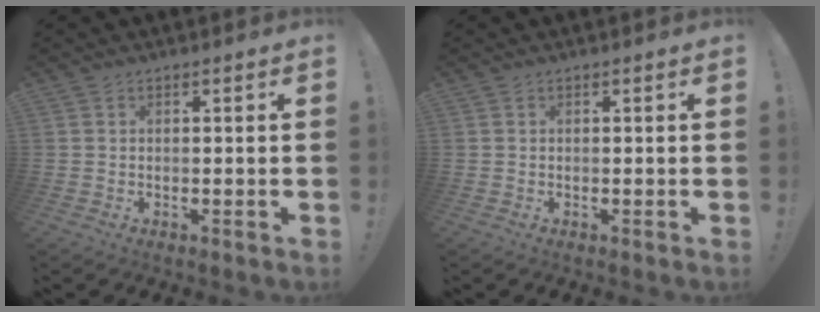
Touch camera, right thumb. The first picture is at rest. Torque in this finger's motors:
{"motor_torque": [0.00, 0.00, 0.00, 0.00, 0.02]}